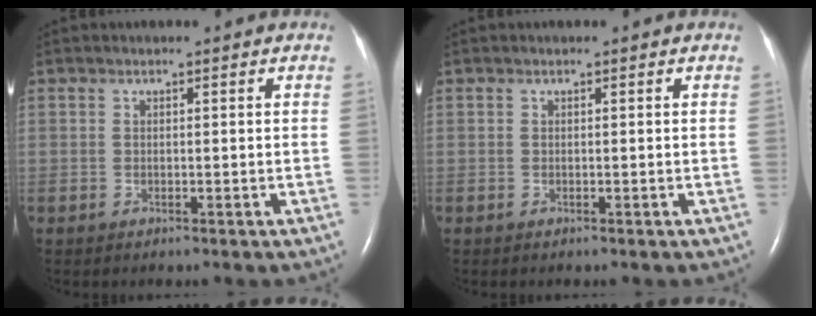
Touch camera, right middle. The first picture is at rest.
{"total": 0.0}